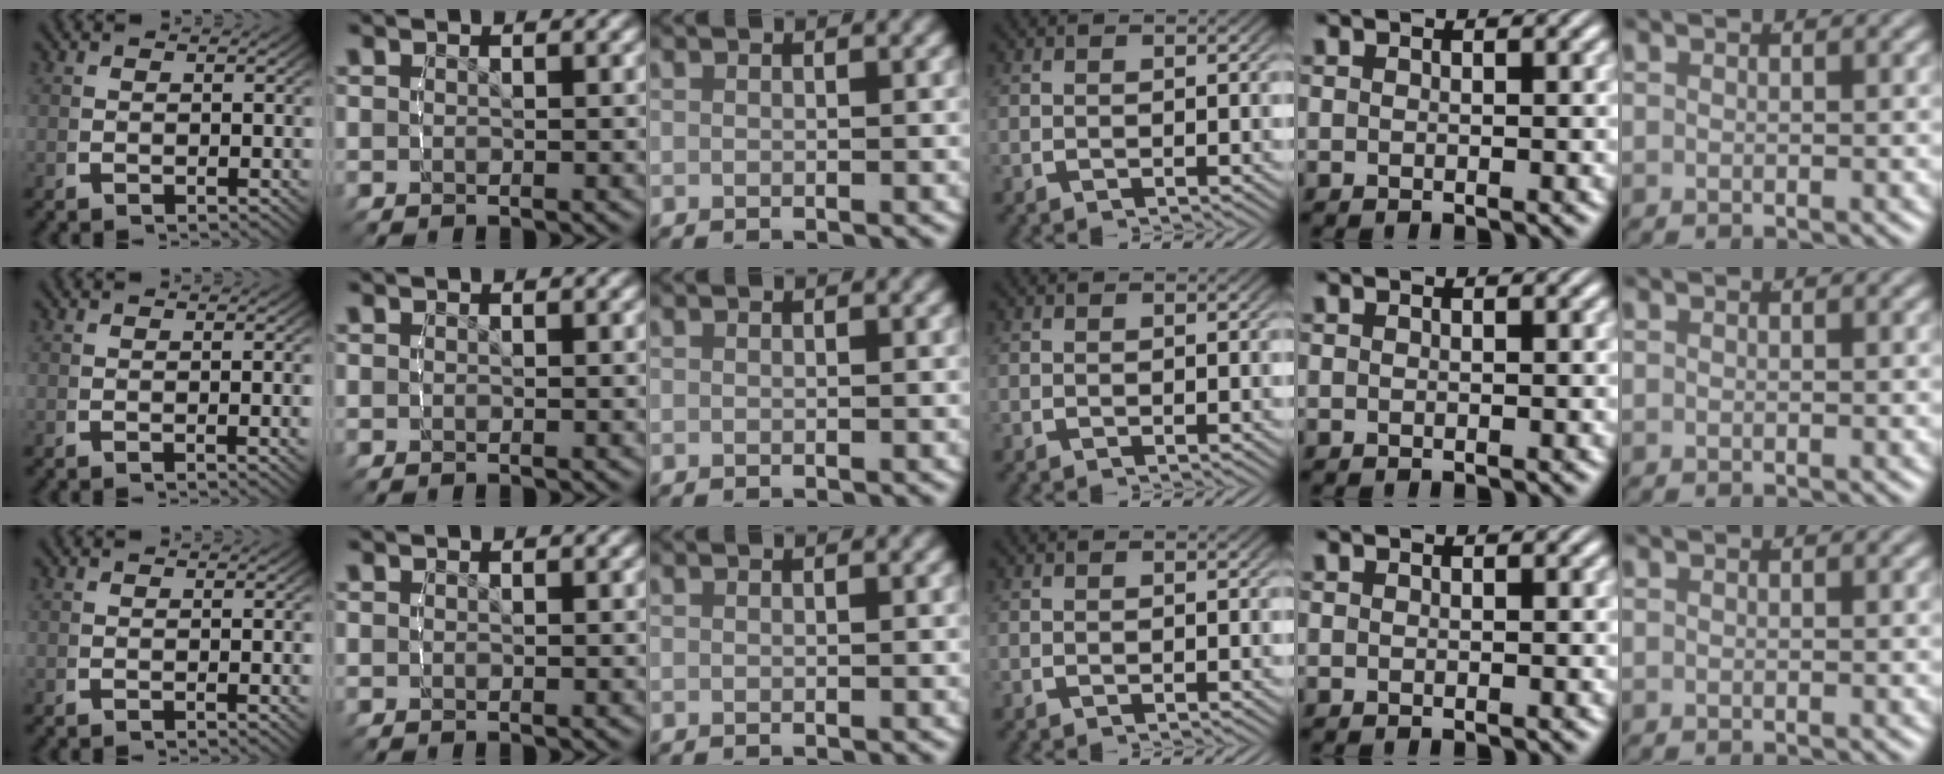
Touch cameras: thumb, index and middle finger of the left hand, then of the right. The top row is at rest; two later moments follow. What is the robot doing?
{"motion": "lift_and_place", "object": "bottle"}